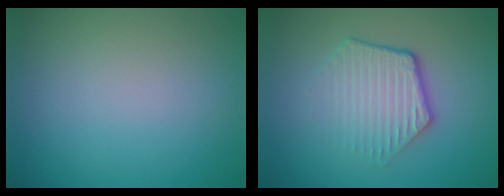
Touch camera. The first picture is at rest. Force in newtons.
{"total": 4.3, "press": 3.1, "slide": 2.9}